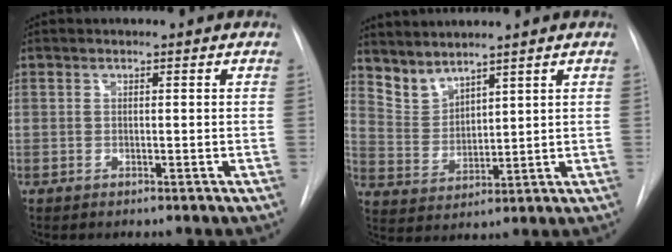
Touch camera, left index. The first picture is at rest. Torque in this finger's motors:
{"motor_torque": [0.00, 0.00, -0.07, -0.01]}